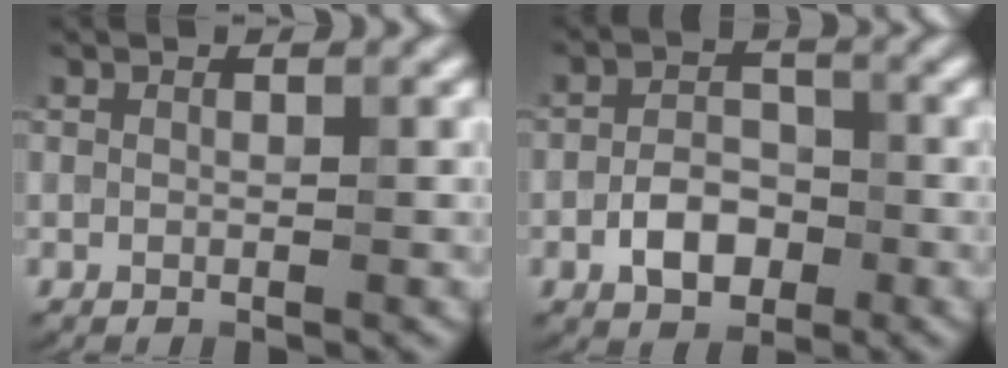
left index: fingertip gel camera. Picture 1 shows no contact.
{"total": 3.7, "force": [-1.5, 2.3, 2.4], "torque": [-0.035, 0.007, -0.031]}